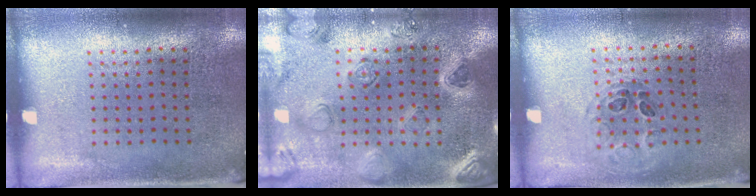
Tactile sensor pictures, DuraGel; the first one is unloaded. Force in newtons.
{"total": 2.3, "press": 2.3, "slide": 0.2}
{"total": 1.0, "press": 0.6, "slide": 0.7}